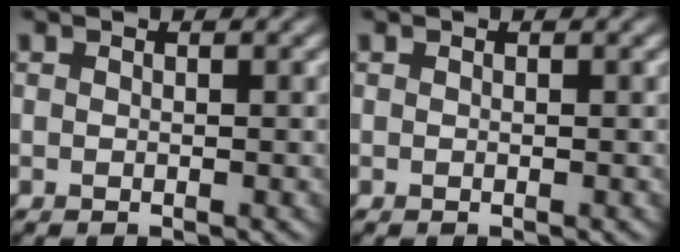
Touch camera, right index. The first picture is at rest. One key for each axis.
{"total": 0.0}